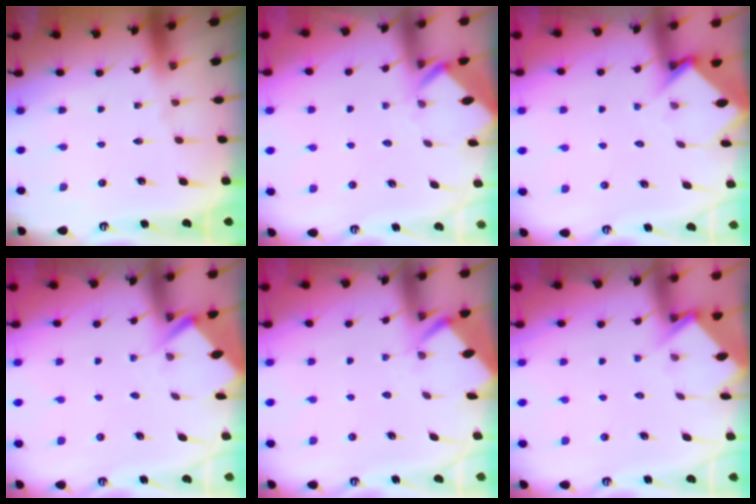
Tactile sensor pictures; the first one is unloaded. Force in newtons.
{"total": 3.9, "press": 3.9, "slide": 0.3}
{"total": 3.7, "press": 3.7, "slide": 0.3}
{"total": 2.7, "press": 2.7, "slide": 0.3}
{"total": 2.7, "press": 2.7, "slide": 0.4}
{"total": 3.8, "press": 3.8, "slide": 0.2}